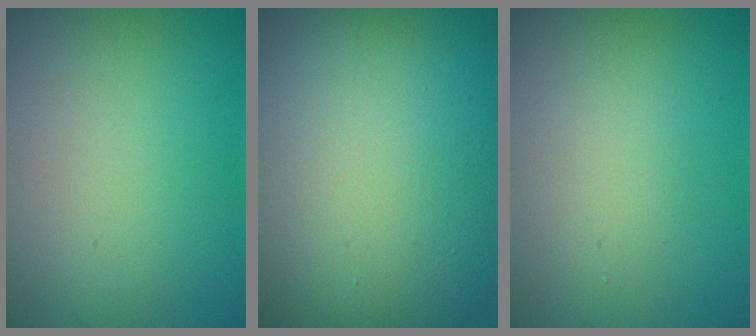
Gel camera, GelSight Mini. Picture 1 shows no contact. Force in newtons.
{"total": 23.0, "press": 22.9, "slide": 1.0}
{"total": 1.9, "press": 1.9, "slide": 0.1}